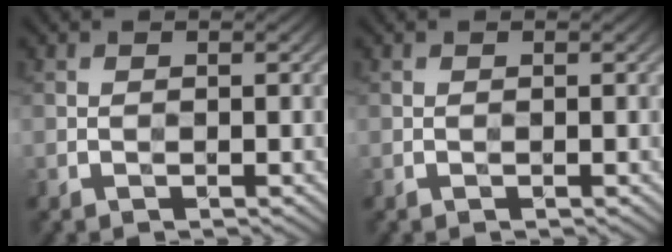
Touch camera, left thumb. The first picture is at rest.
{"total": 0.0}